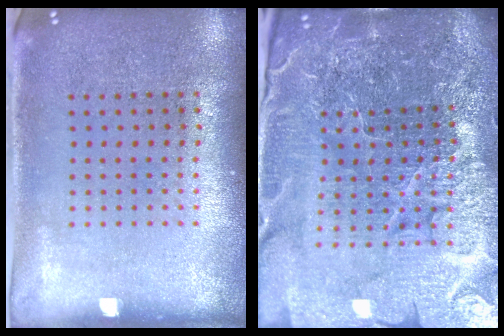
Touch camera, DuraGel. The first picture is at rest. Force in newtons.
{"total": 6.5, "press": 5.7, "slide": 3.1}